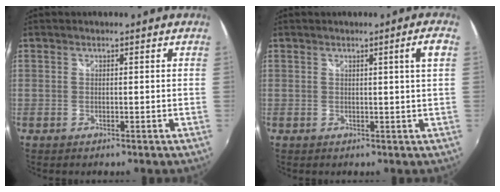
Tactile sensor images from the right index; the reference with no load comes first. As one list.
[{"total": 3.1, "force": [0.9, -1.0, 2.8], "torque": [-0.036, 0.000, 0.017]}]